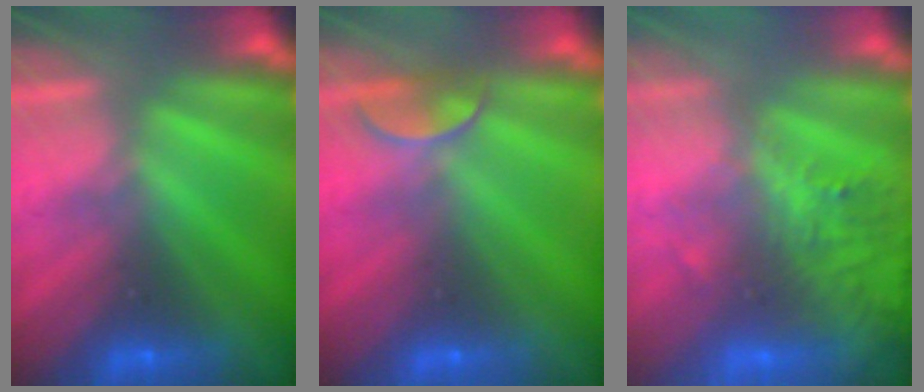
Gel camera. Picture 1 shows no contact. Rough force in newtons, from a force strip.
{"total": 2.4}
{"total": 7.0}